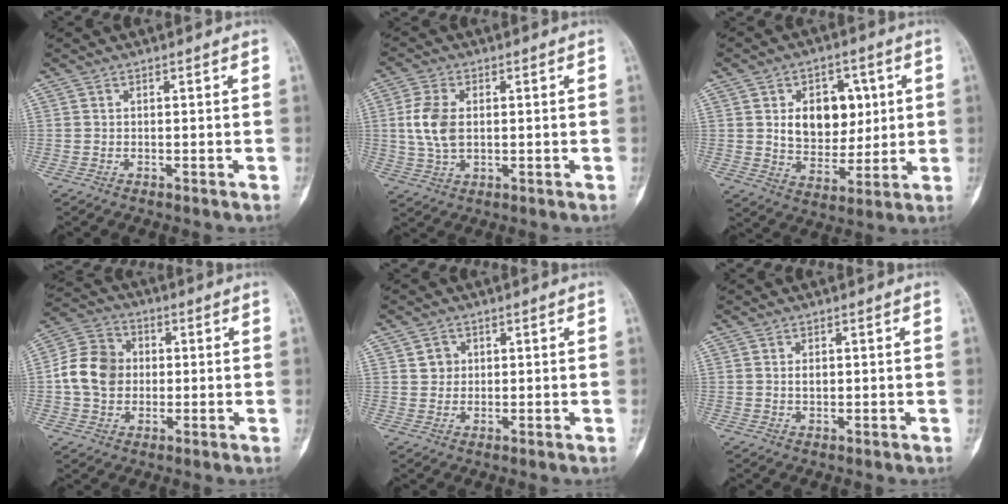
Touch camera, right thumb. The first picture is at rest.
{"total": 7.7, "force": [0.7, 4.7, 6.0], "torque": [-0.129, 0.001, 0.017]}
{"total": 12.7, "force": [2.7, 9.0, 8.6], "torque": [-0.075, -0.012, 0.051]}
{"total": 10.8, "force": [0.0, 9.0, 5.9], "torque": [-0.091, 0.019, -0.010]}
{"total": 2.8, "force": [0.9, 2.5, 0.8], "torque": [0.003, -0.003, 0.014]}
{"total": 1.5, "force": [0.2, 0.9, 1.1], "torque": [-0.012, -0.001, 0.005]}